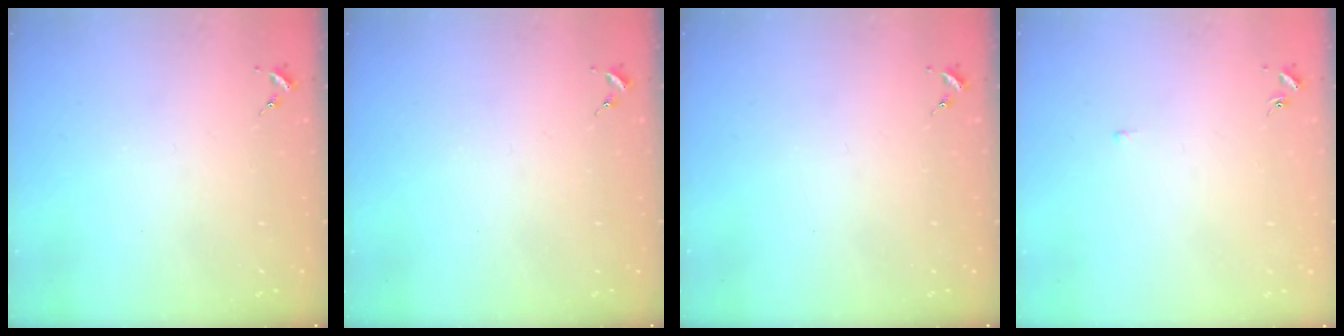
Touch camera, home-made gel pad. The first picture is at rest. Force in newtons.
{"total": 0.0}
{"total": 0.0}
{"total": 1.8, "press": 1.8, "slide": 0.5}